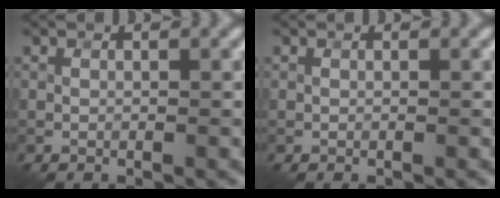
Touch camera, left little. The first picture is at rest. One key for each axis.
{"total": 0.0}